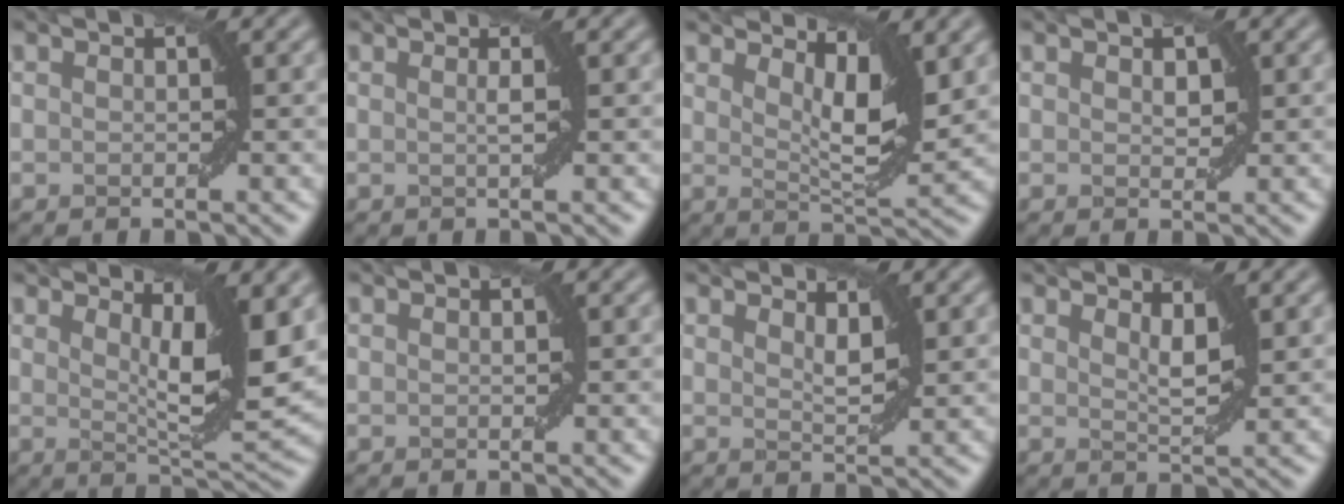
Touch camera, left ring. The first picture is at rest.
{"total": 1.0, "force": [0.1, 0.1, 1.0], "torque": [-0.015, 0.005, -0.001]}
{"total": 4.8, "force": [2.5, 1.3, 3.9], "torque": [-0.060, -0.011, 0.043]}
{"total": 1.0, "force": [0.4, 0.6, 0.7], "torque": [-0.009, -0.001, 0.011]}
{"total": 7.1, "force": [2.5, 1.6, 6.4], "torque": [-0.088, -0.010, 0.046]}
{"total": 0.0}
{"total": 1.6, "force": [1.2, 0.3, 1.1], "torque": [-0.017, -0.005, 0.022]}
{"total": 1.9, "force": [1.3, 0.3, 1.3], "torque": [-0.021, -0.007, 0.024]}